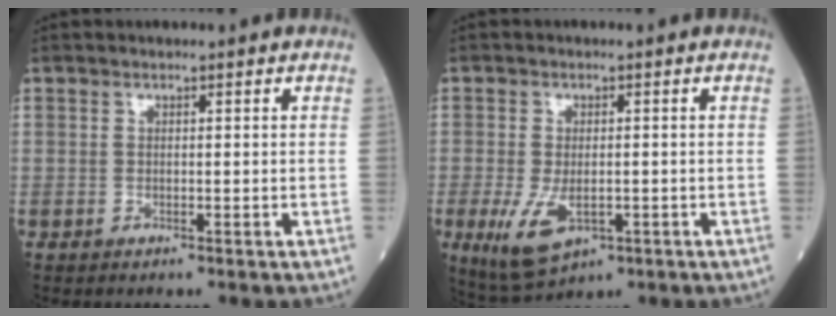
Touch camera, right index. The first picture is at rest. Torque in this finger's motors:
{"motor_torque": [0.79, -0.17, 0.17, 0.05]}